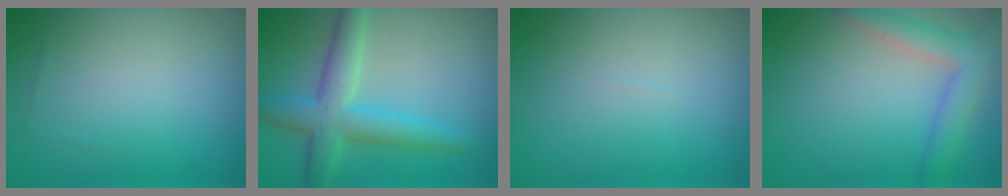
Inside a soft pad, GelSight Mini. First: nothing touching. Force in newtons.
{"total": 6.7, "press": 6.7, "slide": 0.2}
{"total": 0.0}
{"total": 4.2, "press": 4.2, "slide": 0.2}